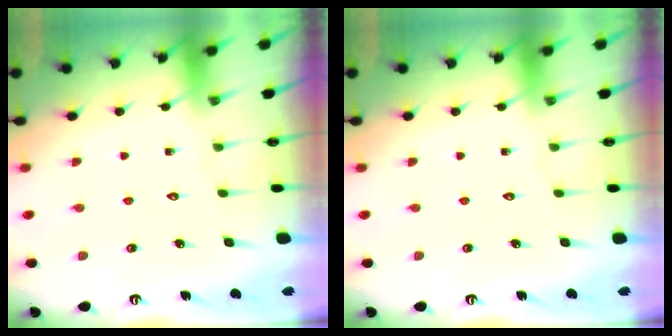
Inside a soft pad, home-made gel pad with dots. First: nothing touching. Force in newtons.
{"total": 0.0}